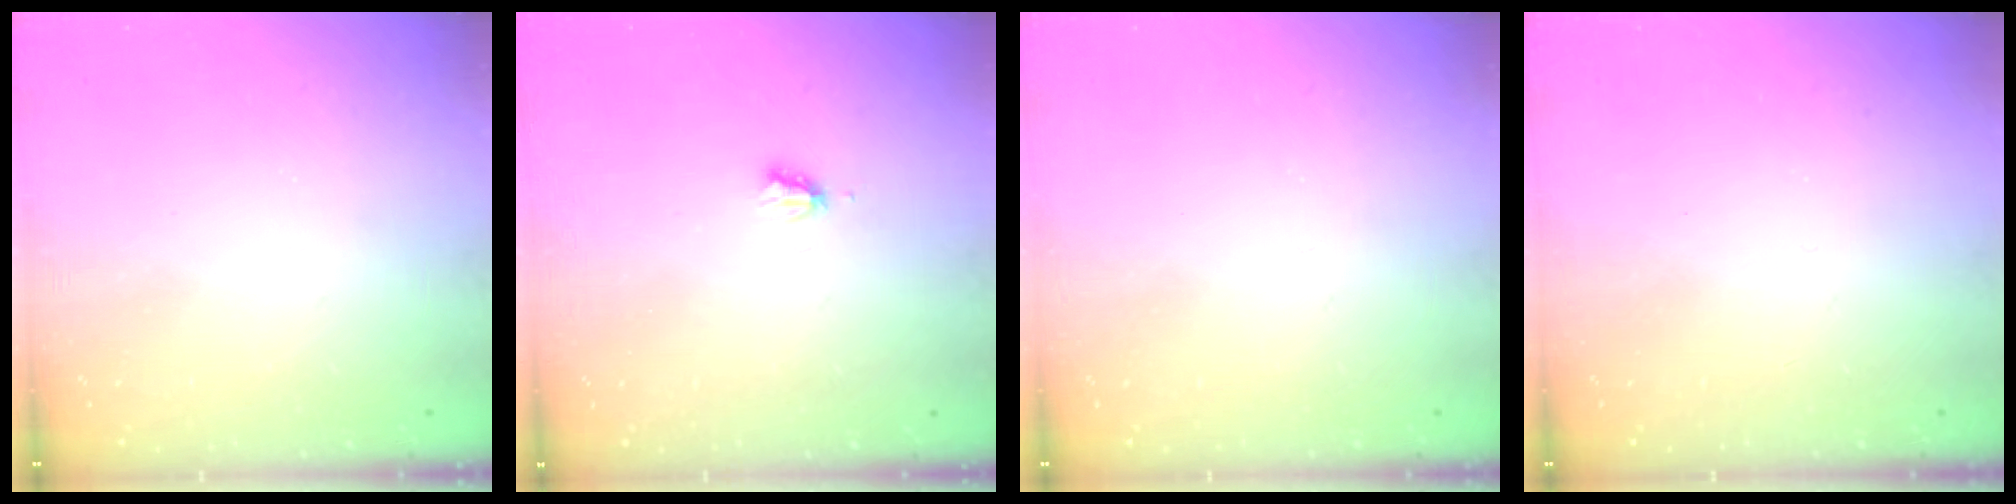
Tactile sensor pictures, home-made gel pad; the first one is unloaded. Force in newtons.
{"total": 2.2, "press": 2.2, "slide": 0.3}
{"total": 0.0}
{"total": 0.0}